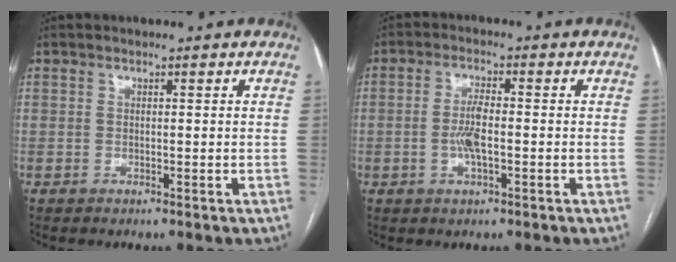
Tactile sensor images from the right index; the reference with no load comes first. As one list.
[{"total": 4.3, "force": [-0.8, 1.1, 4.1], "torque": [-0.087, 0.003, -0.015]}]